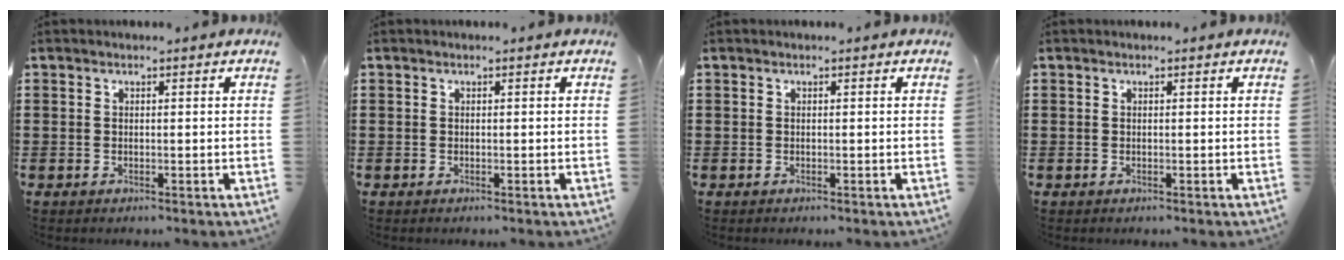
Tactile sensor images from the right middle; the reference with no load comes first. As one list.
[{"total": 0.0}, {"total": 0.0}, {"total": 0.0}]